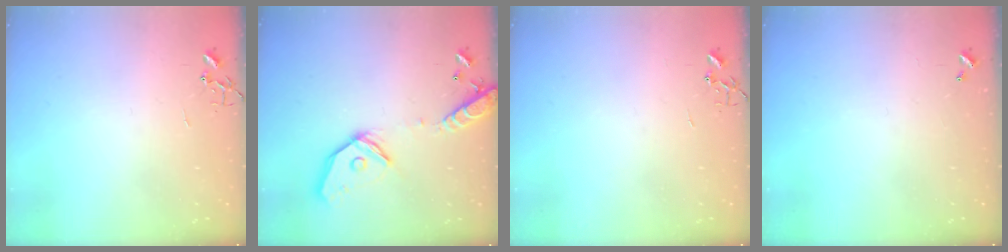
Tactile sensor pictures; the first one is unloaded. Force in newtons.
{"total": 16.6, "press": 16.4, "slide": 3.0}
{"total": 0.0}
{"total": 0.0}